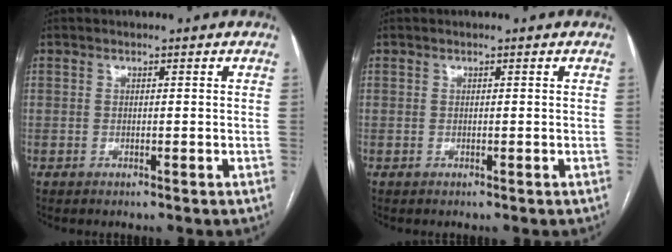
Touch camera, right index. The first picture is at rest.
{"total": 0.0}